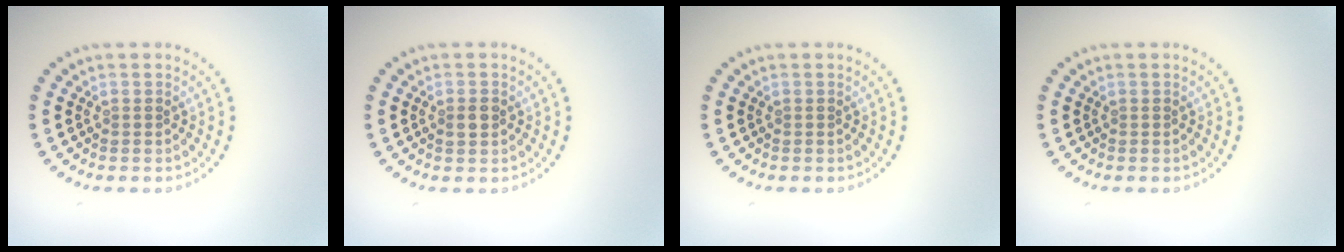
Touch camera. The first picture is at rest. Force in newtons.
{"total": 1.0, "press": 1.0, "slide": 0.1}
{"total": 0.0}
{"total": 0.0}